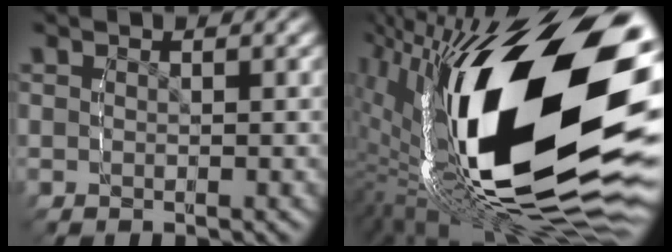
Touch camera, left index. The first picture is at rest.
{"total": 24.9, "force": [-4.1, 11.9, 21.4], "torque": [-0.348, -0.005, -0.056]}